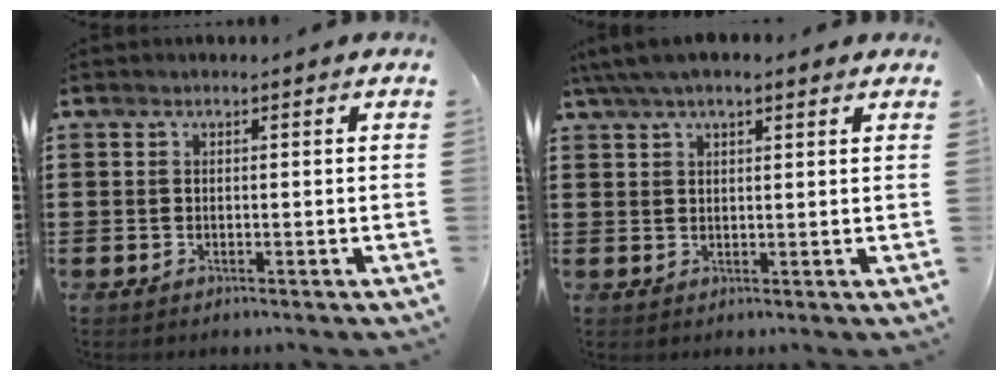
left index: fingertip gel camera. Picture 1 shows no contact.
{"total": 4.3, "force": [3.0, 1.3, 2.7], "torque": [-0.059, 0.006, 0.056]}